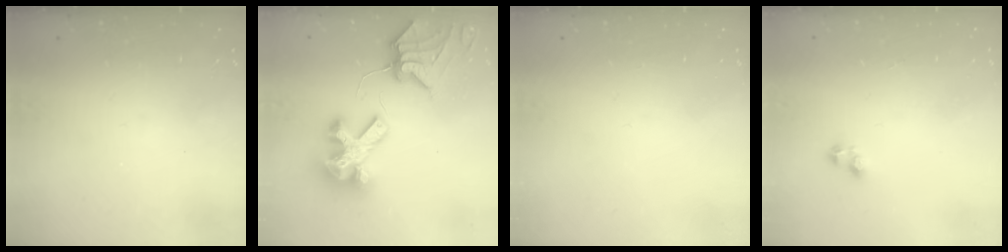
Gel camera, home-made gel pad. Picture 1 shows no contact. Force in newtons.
{"total": 11.3, "press": 11.3, "slide": 1.4}
{"total": 0.0}
{"total": 2.4, "press": 2.1, "slide": 1.1}